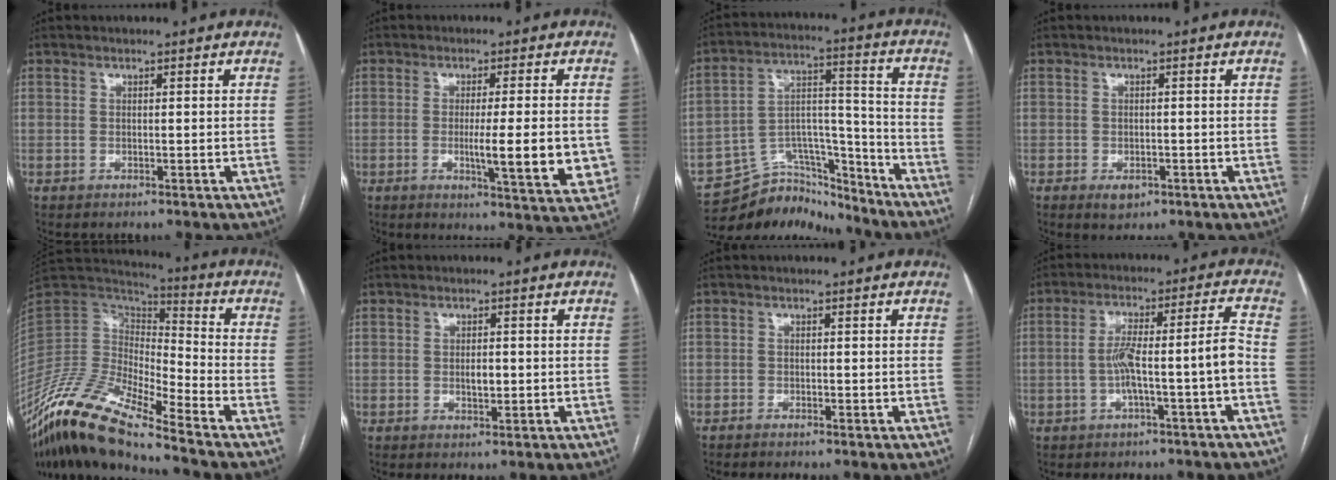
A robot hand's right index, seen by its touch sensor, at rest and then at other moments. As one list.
[{"total": 10.2, "force": [-1.4, 1.3, 10.0], "torque": [-0.130, -0.014, -0.017]}, {"total": 12.9, "force": [-12.3, 3.9, 1.2], "torque": [-0.009, 0.061, -0.205]}, {"total": 2.4, "force": [-1.3, 1.5, 1.4], "torque": [-0.020, 0.000, -0.010]}, {"total": 17.3, "force": [-13.2, 2.0, 10.9], "torque": [-0.220, -0.004, -0.252]}, {"total": 2.1, "force": [-0.2, 0.9, 1.8], "torque": [-0.032, 0.001, 0.000]}, {"total": 0.6, "force": [-0.6, 0.0, 0.2], "torque": [-0.005, -0.001, -0.011]}, {"total": 8.2, "force": [-2.5, -0.4, 7.9], "torque": [-0.140, 0.031, -0.035]}]